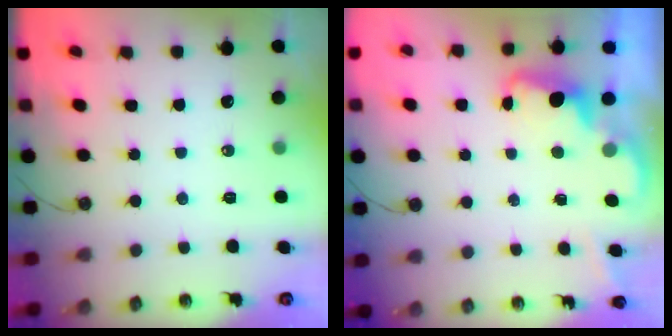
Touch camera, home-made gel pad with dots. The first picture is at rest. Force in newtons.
{"total": 2.2, "press": 2.2, "slide": 0.5}